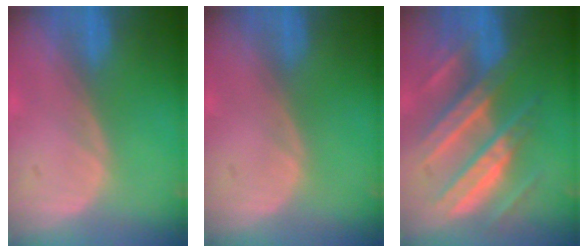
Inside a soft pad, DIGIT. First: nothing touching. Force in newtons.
{"total": 0.0}
{"total": 10.7, "press": 10.7, "slide": 1.0}